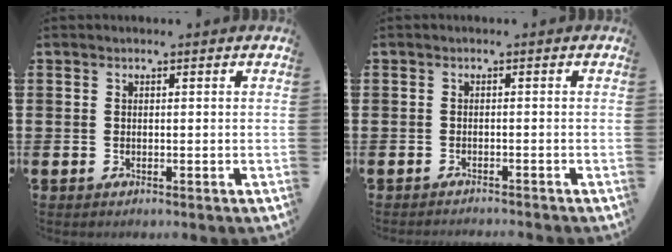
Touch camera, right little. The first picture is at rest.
{"total": 0.8, "force": [-0.8, -0.1, 0.0], "torque": [-0.001, 0.000, -0.017]}